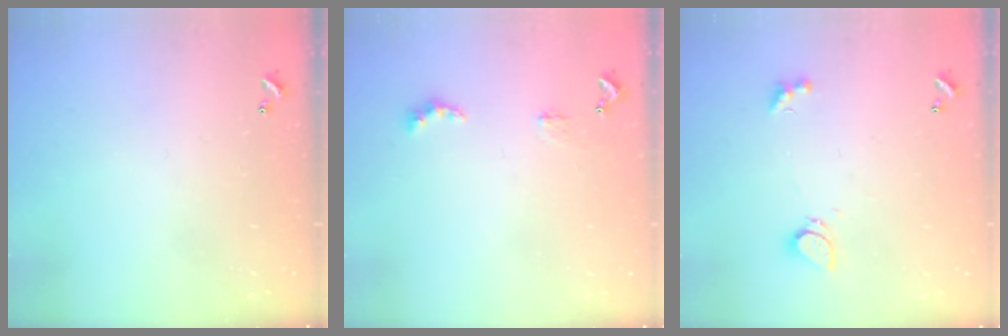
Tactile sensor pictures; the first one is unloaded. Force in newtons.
{"total": 2.5, "press": 2.5, "slide": 0.5}
{"total": 2.1, "press": 2.0, "slide": 0.7}